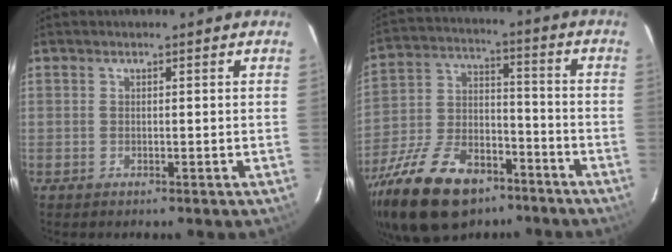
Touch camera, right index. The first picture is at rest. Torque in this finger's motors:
{"motor_torque": [1.20, -0.94, 0.77, 0.12]}